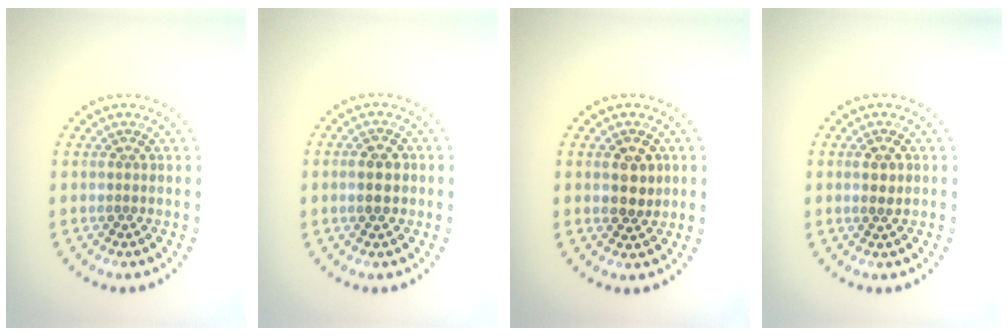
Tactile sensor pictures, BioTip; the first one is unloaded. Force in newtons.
{"total": 2.2, "press": 2.2, "slide": 0.1}
{"total": 2.5, "press": 2.5, "slide": 0.3}
{"total": 0.9, "press": 0.9, "slide": 0.2}